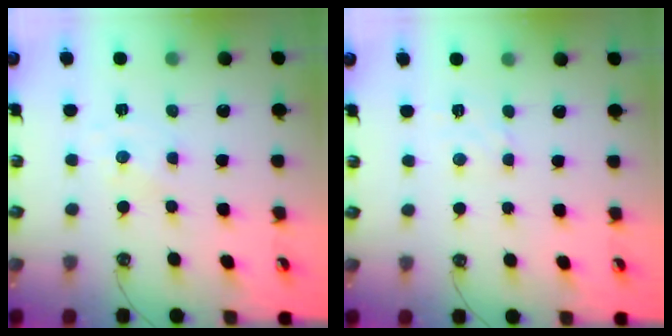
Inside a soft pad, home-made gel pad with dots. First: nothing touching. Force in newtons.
{"total": 1.5, "press": 1.4, "slide": 0.6}